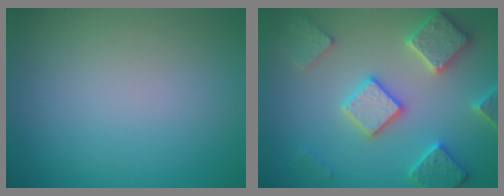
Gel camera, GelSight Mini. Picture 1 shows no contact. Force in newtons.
{"total": 5.7, "press": 5.6, "slide": 1.3}